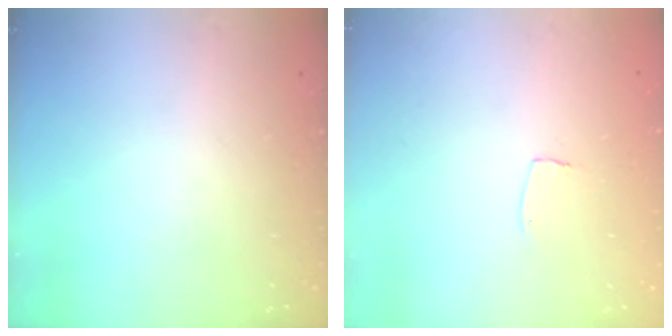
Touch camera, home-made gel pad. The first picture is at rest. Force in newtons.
{"total": 2.6, "press": 2.6, "slide": 0.1}